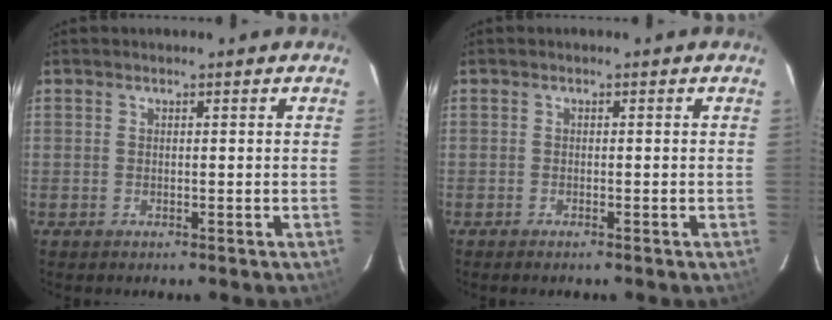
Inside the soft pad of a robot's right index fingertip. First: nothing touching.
{"total": 0.9, "force": [-0.8, 0.2, 0.4], "torque": [-0.011, -0.001, -0.016]}